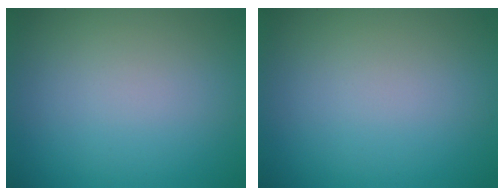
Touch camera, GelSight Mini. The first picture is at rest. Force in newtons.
{"total": 0.0}